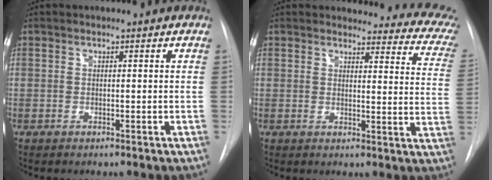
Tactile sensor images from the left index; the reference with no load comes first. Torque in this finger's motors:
{"motor_torque": [-0.18, -1.74, -0.24, -0.05]}